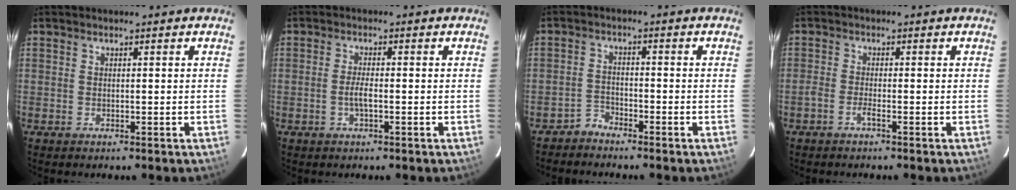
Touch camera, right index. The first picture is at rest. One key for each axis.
{"total": 2.4, "fx": -0.8, "fy": 0.4, "fz": 2.2, "tx": -0.044, "ty": -0.002, "tz": -0.014}
{"total": 2.5, "fx": -2.4, "fy": 0.8, "fz": -0.3, "tx": 0.006, "ty": 0.002, "tz": -0.046}
{"total": 1.8, "fx": -1.3, "fy": 0.1, "fz": 1.3, "tx": -0.038, "ty": 0.001, "tz": -0.031}